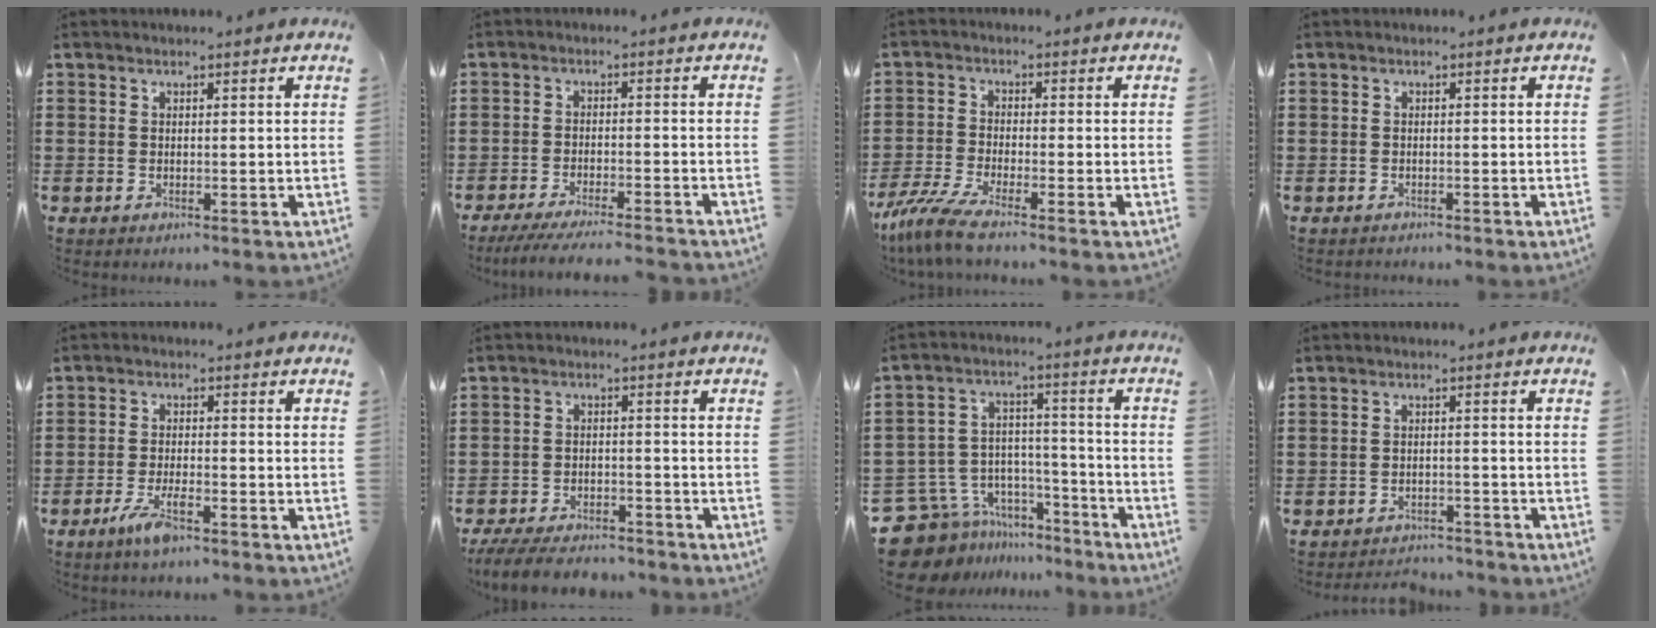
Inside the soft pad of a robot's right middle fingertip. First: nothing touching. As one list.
[{"total": 4.6, "force": [-4.3, 0.0, 1.6], "torque": [-0.039, -0.014, -0.085]}, {"total": 5.3, "force": [-4.3, 0.4, 3.0], "torque": [-0.085, -0.022, -0.091]}, {"total": 1.0, "force": [-0.8, 0.5, -0.2], "torque": [0.004, 0.004, -0.020]}, {"total": 4.7, "force": [-2.8, 1.2, 3.6], "torque": [-0.077, -0.002, -0.055]}, {"total": 5.4, "force": [-5.1, 1.0, 1.3], "torque": [-0.031, 0.003, -0.105]}, {"total": 9.1, "force": [-7.3, 5.3, 1.2], "torque": [-0.057, 0.006, -0.141]}, {"total": 2.9, "force": [-2.8, 0.4, -0.1], "torque": [-0.005, -0.002, -0.061]}]